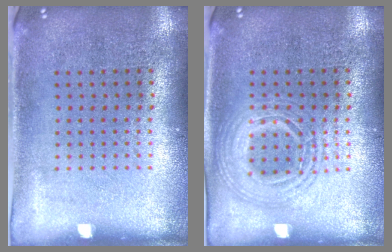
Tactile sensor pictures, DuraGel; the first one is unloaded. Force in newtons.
{"total": 1.6, "press": 1.6, "slide": 0.2}